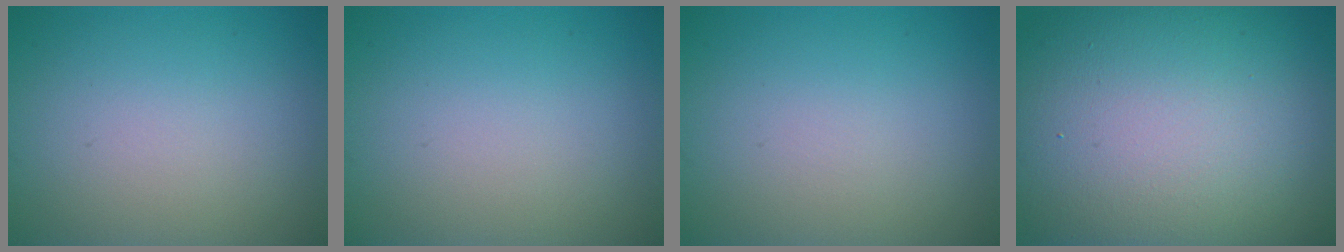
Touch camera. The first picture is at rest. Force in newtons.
{"total": 0.0}
{"total": 0.0}
{"total": 19.8, "press": 19.8, "slide": 1.2}